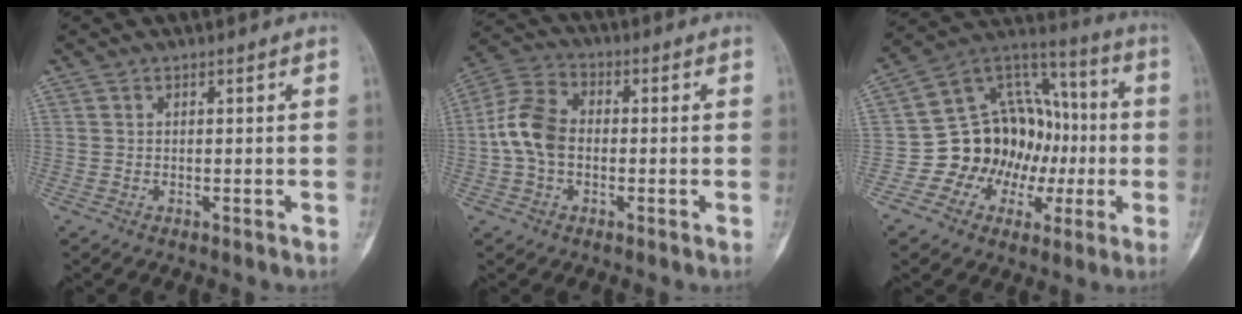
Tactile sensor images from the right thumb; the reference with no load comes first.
{"total": 9.2, "force": [-0.8, 6.4, 6.6], "torque": [-0.128, 0.025, -0.027]}
{"total": 18.5, "force": [-2.7, 15.3, 10.1], "torque": [-0.086, 0.060, -0.040]}